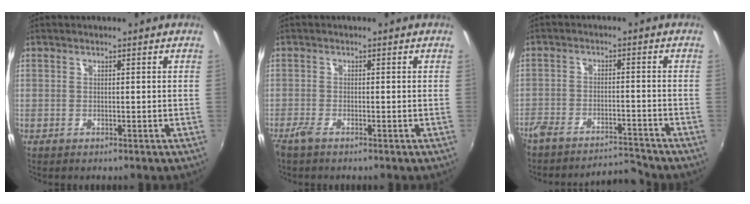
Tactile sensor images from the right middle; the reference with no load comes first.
{"total": 1.9, "force": [-1.5, 0.4, 1.1], "torque": [-0.027, -0.006, -0.033]}
{"total": 8.0, "force": [-7.9, 0.8, 1.2], "torque": [-0.037, 0.012, -0.130]}